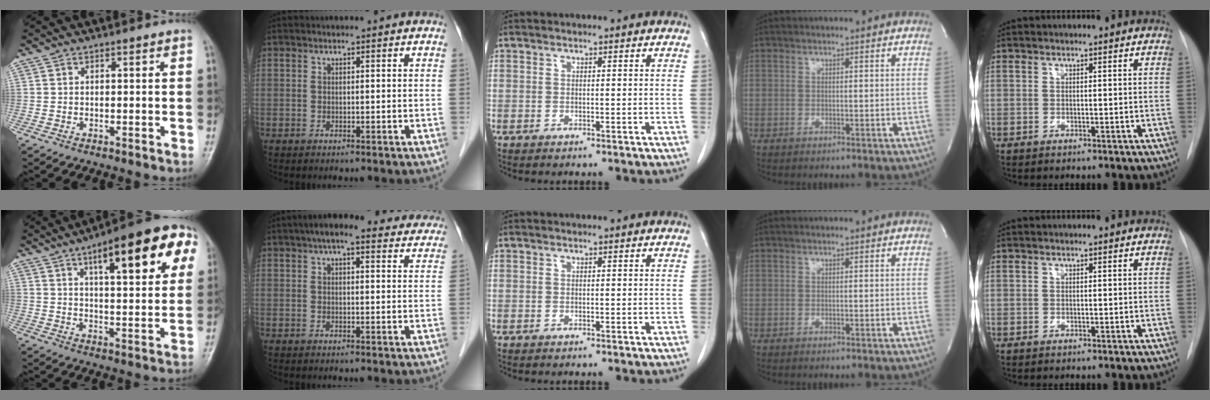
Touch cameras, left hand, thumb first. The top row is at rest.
{"thumb": {"total": 19.9, "force": [8.3, 6.3, 16.9], "torque": [-0.198, -0.002, 0.108]}, "index": {"total": 14.7, "force": [12.7, 3.7, 6.5], "torque": [-0.075, 0.042, 0.148]}}